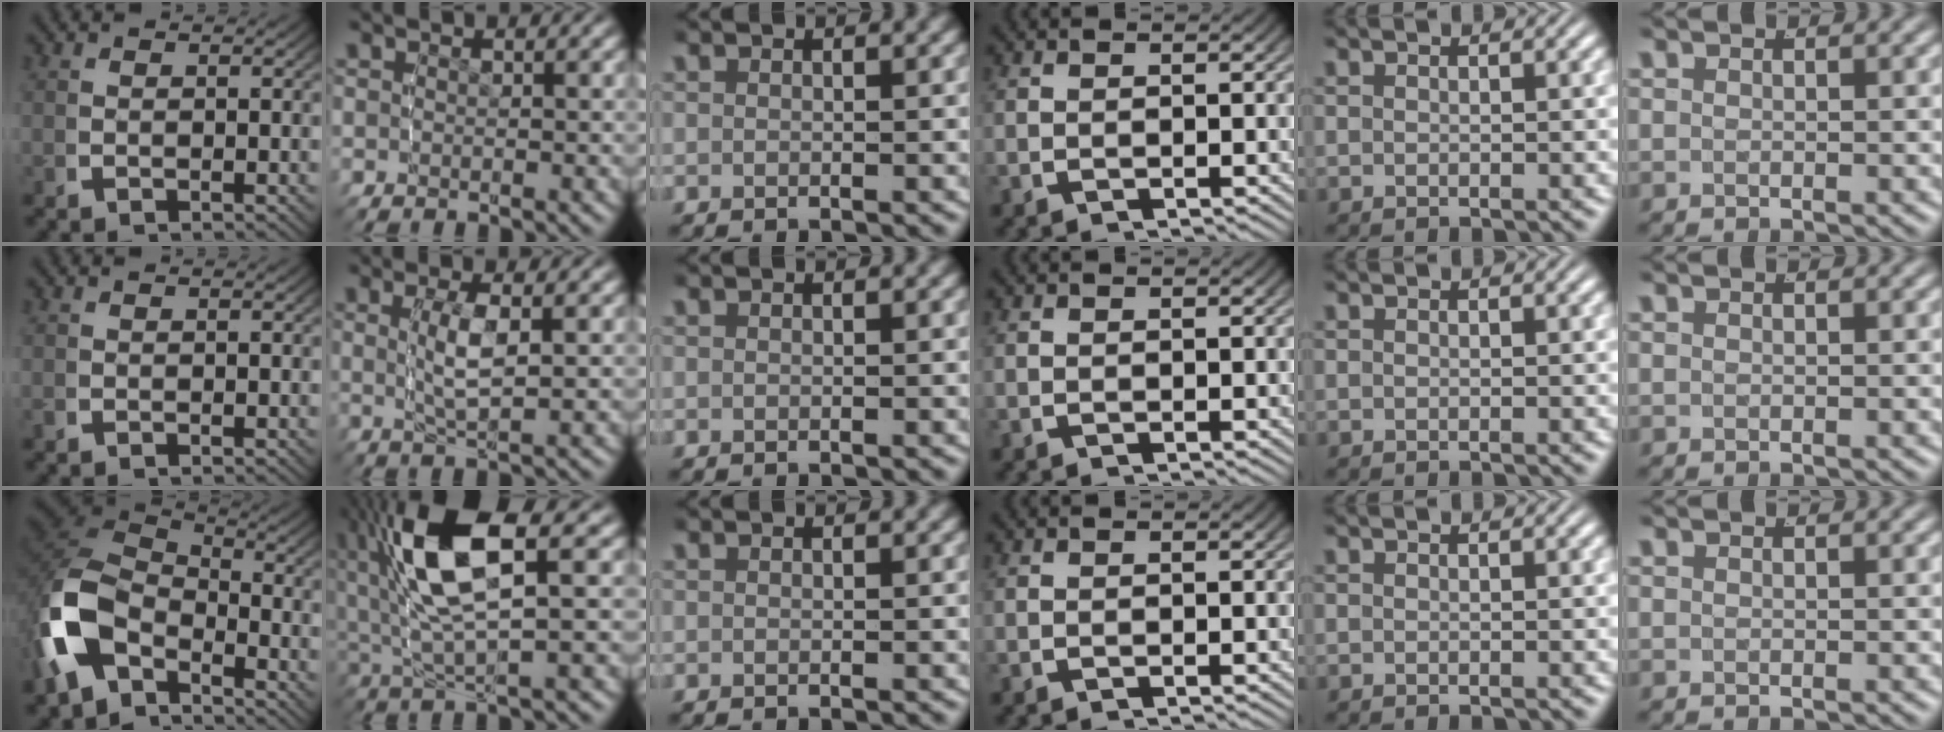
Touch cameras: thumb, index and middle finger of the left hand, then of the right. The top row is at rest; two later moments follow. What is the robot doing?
{"motion": "lift_and_place", "object": "markers"}